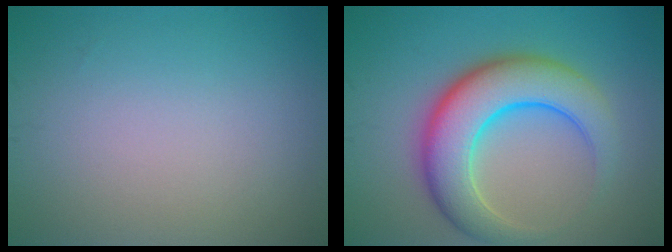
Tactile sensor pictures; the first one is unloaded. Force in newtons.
{"total": 8.2, "press": 8.2, "slide": 0.3}